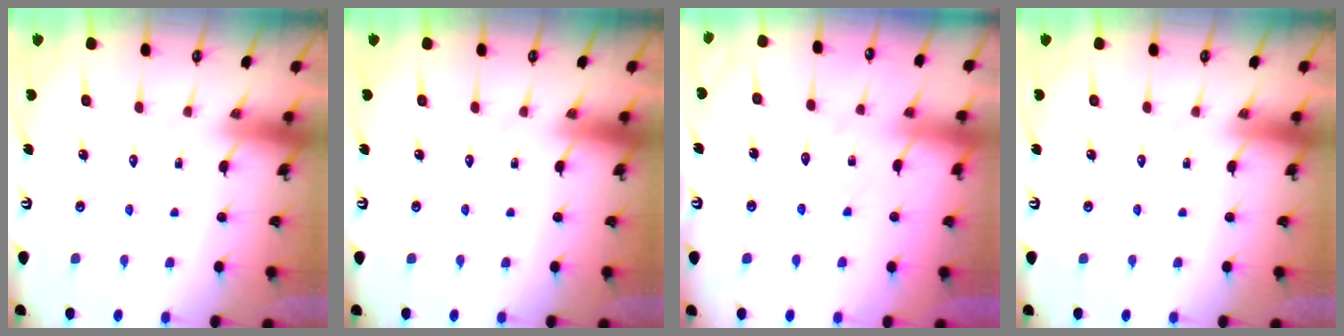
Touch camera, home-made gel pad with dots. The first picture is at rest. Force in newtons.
{"total": 0.0}
{"total": 4.8, "press": 4.8, "slide": 0.5}
{"total": 0.0}